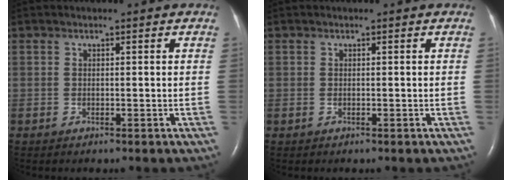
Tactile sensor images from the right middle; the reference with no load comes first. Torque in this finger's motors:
{"motor_torque": [0.01, 0.01, 0.01, -0.02]}